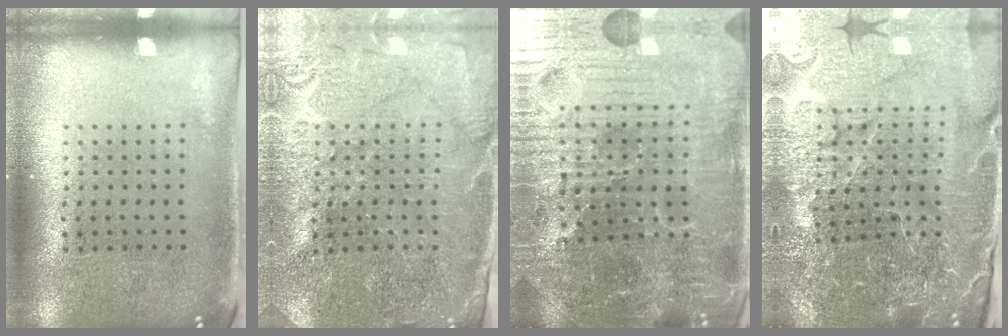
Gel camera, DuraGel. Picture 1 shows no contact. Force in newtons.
{"total": 3.5, "press": 3.5, "slide": 0.7}
{"total": 6.0, "press": 5.7, "slide": 2.0}
{"total": 5.1, "press": 4.9, "slide": 1.6}